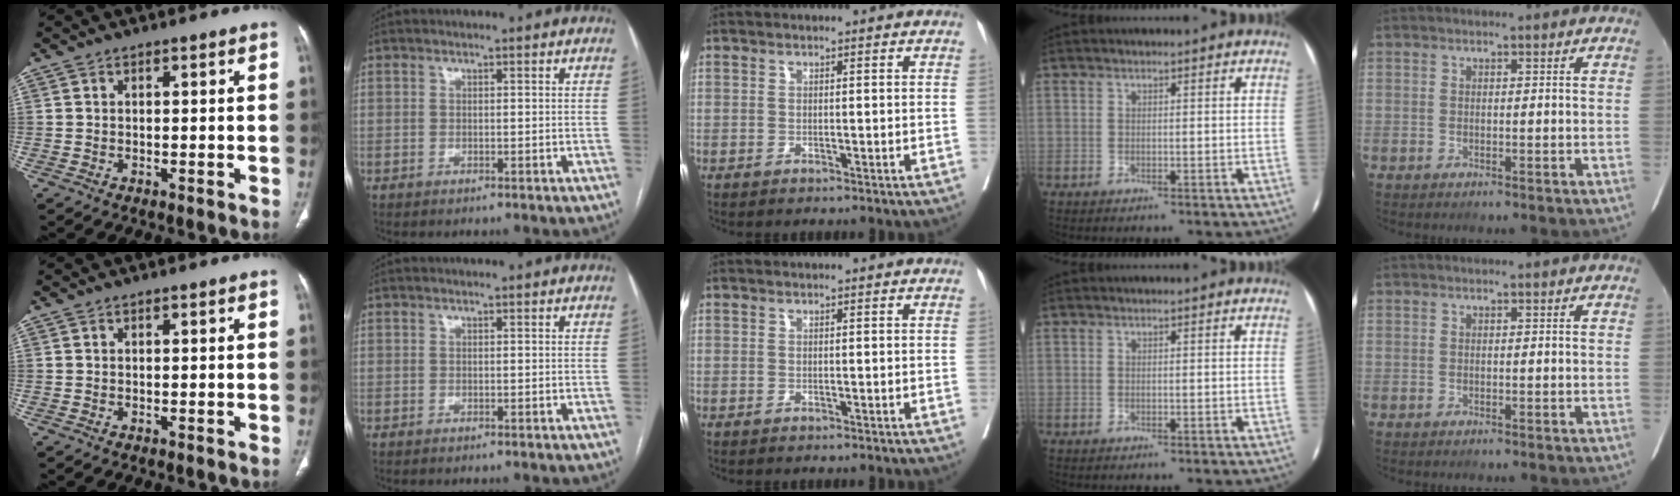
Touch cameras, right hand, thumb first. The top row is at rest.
{}